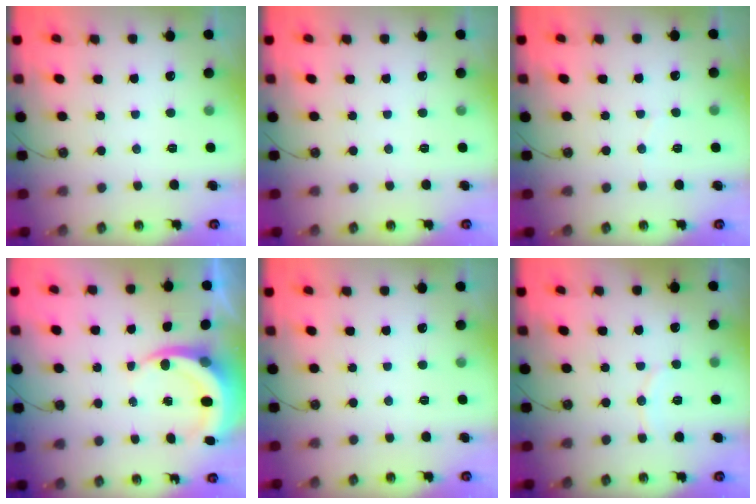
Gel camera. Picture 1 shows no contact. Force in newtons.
{"total": 0.0}
{"total": 2.2, "press": 2.2, "slide": 0.2}
{"total": 5.4, "press": 5.3, "slide": 0.4}
{"total": 0.0}
{"total": 5.6, "press": 5.5, "slide": 0.6}